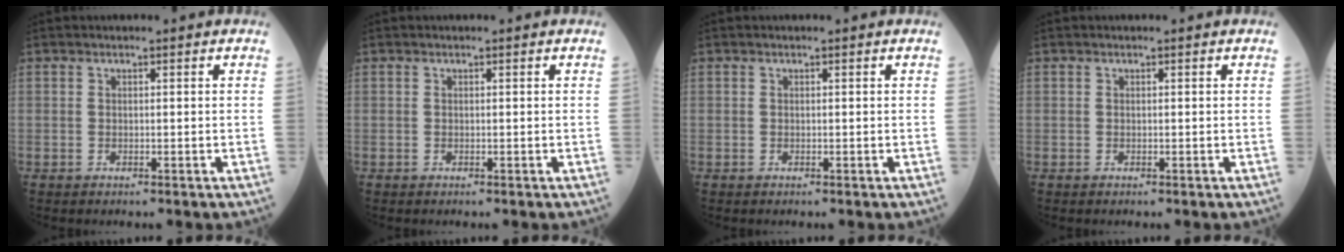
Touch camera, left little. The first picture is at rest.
{"total": 0.0}
{"total": 0.0}
{"total": 0.0}